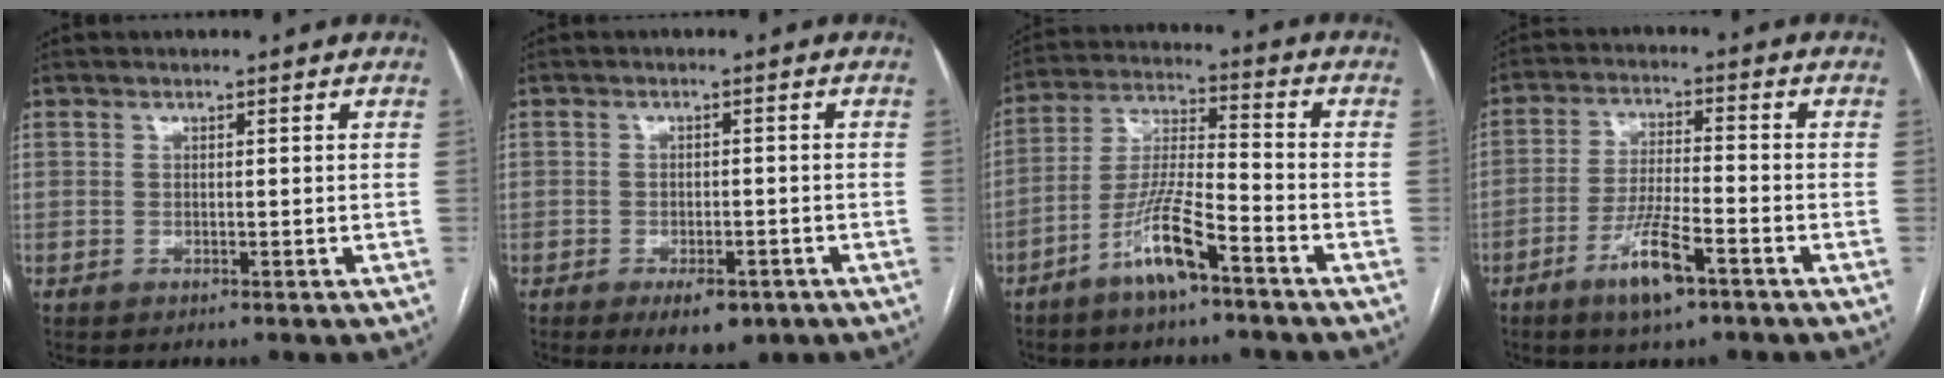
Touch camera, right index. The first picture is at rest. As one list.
[{"total": 5.5, "force": [-3.3, 2.6, 3.6], "torque": [-0.045, -0.001, -0.040]}, {"total": 10.0, "force": [-6.0, 1.3, 7.8], "torque": [-0.160, -0.003, -0.116]}, {"total": 8.4, "force": [-4.8, 1.3, 6.7], "torque": [-0.130, -0.008, -0.085]}]